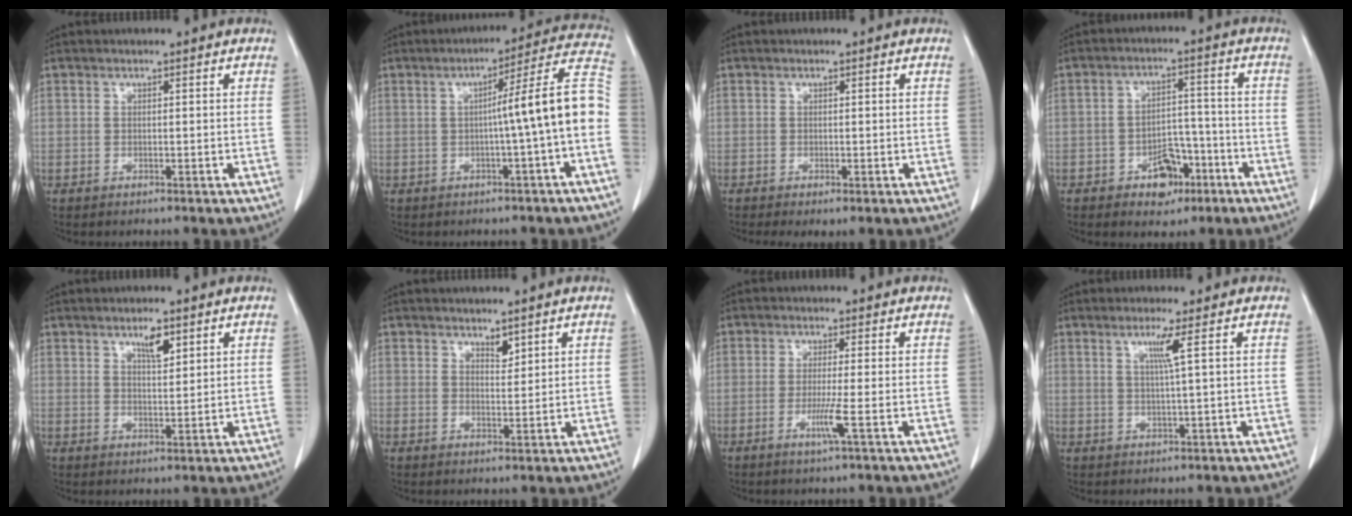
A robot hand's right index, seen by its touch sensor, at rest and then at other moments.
{"total": 11.4, "force": [-1.5, -1.5, 11.2], "torque": [-0.149, 0.028, -0.026]}
{"total": 1.9, "force": [-0.8, 0.5, 1.7], "torque": [-0.031, -0.007, -0.009]}
{"total": 6.8, "force": [-3.7, 4.0, 4.0], "torque": [-0.058, 0.017, -0.054]}
{"total": 3.4, "force": [2.1, 0.9, 2.5], "torque": [-0.046, -0.003, 0.036]}
{"total": 1.9, "force": [1.5, 0.7, 1.0], "torque": [-0.017, -0.007, 0.027]}
{"total": 3.3, "force": [-1.1, -0.8, 2.9], "torque": [-0.062, -0.009, -0.023]}
{"total": 3.0, "force": [1.1, -1.0, 2.6], "torque": [-0.054, -0.005, 0.023]}